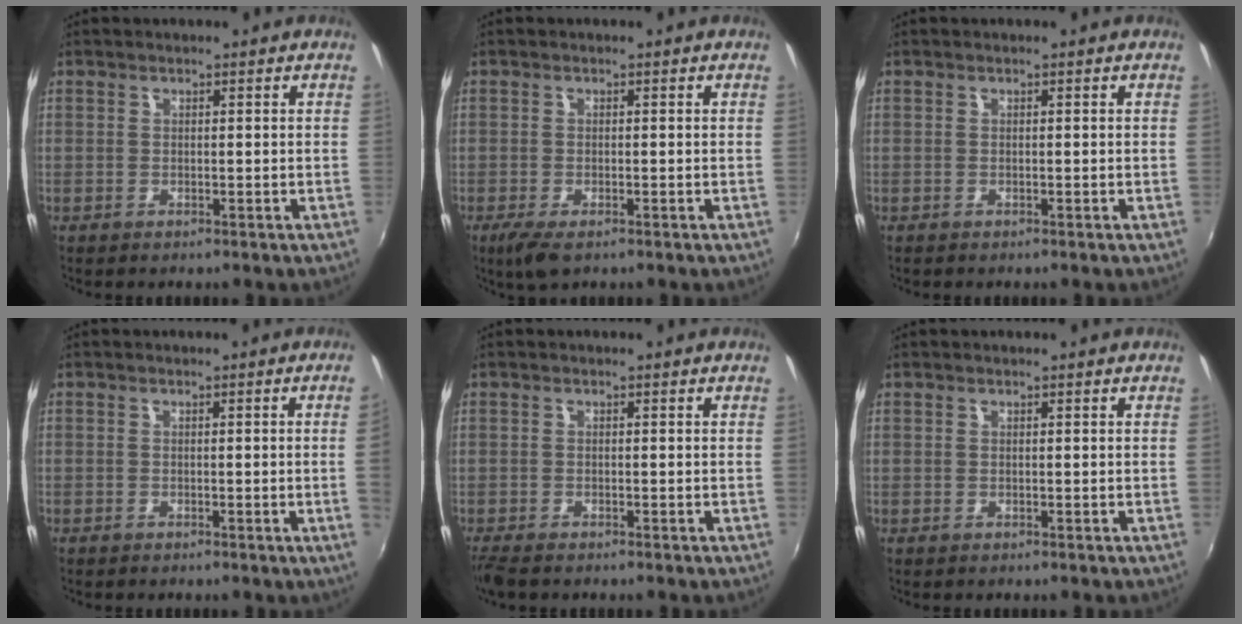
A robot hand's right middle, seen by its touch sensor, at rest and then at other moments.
{"total": 3.8, "force": [-2.2, 1.4, 2.7], "torque": [-0.059, -0.016, -0.040]}
{"total": 0.0}
{"total": 1.9, "force": [-0.2, -1.2, 1.5], "torque": [-0.020, -0.012, 0.001]}
{"total": 3.6, "force": [-2.9, 0.8, 1.9], "torque": [-0.045, -0.019, -0.056]}
{"total": 0.0}